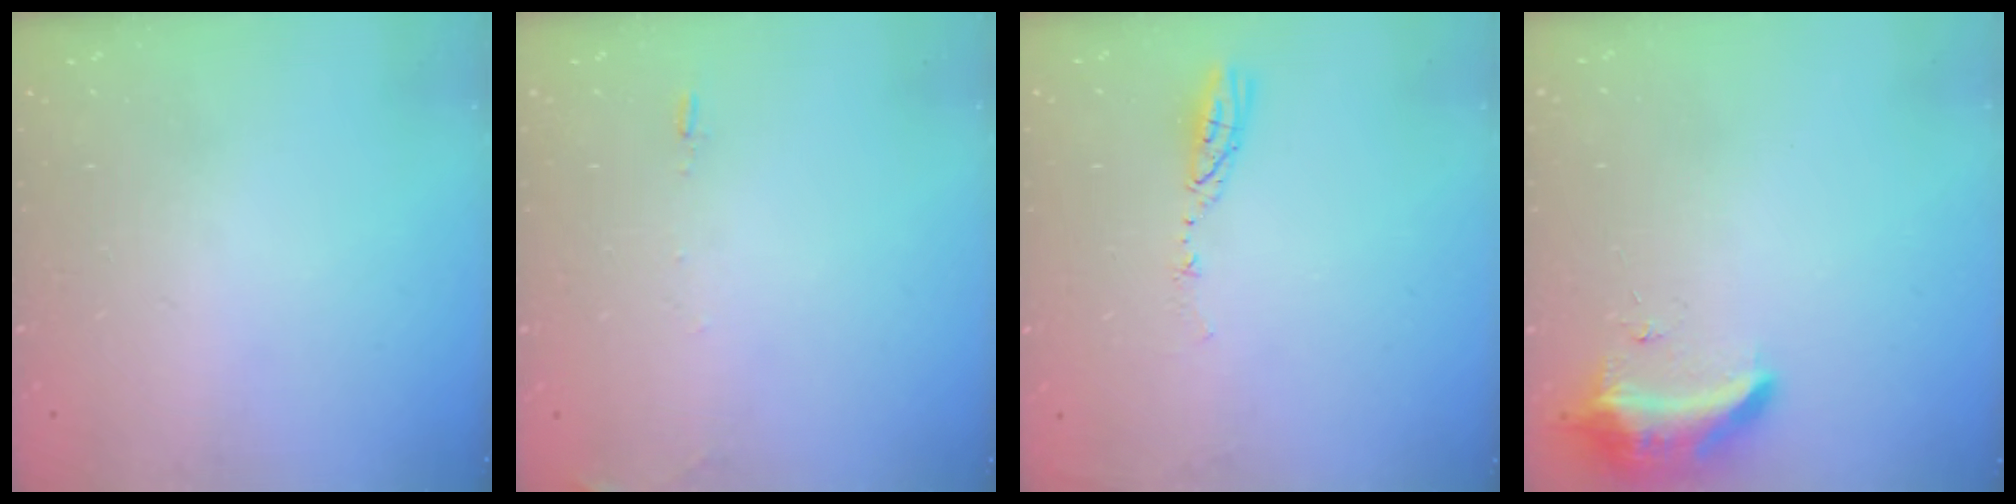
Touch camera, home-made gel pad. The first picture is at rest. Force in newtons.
{"total": 5.6, "press": 5.3, "slide": 1.8}
{"total": 3.8, "press": 3.8, "slide": 0.3}
{"total": 8.9, "press": 8.8, "slide": 1.6}